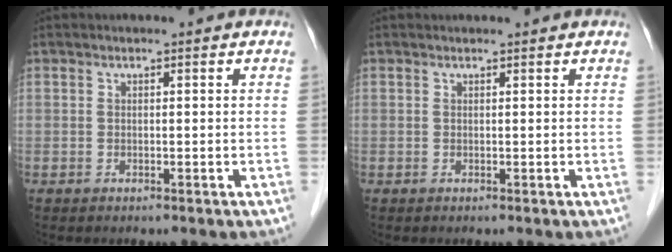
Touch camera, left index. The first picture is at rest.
{"total": 1.0, "force": [1.0, 0.0, 0.1], "torque": [-0.008, 0.007, 0.013]}